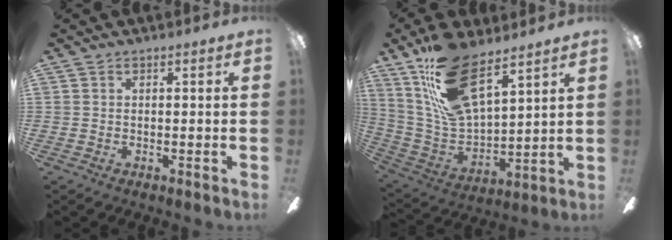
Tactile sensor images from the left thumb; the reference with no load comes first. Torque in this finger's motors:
{"motor_torque": [0.86, -0.17, 1.13, -1.64, 0.15]}